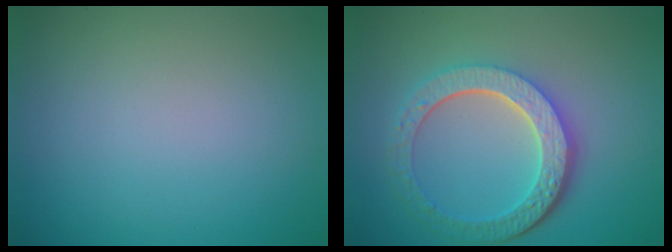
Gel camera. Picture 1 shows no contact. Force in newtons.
{"total": 6.1, "press": 4.6, "slide": 4.1}